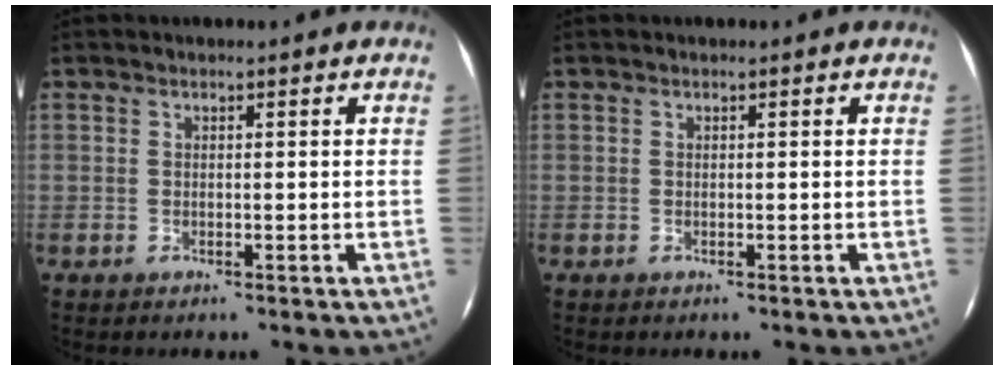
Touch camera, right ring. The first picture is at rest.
{"total": 0.0}